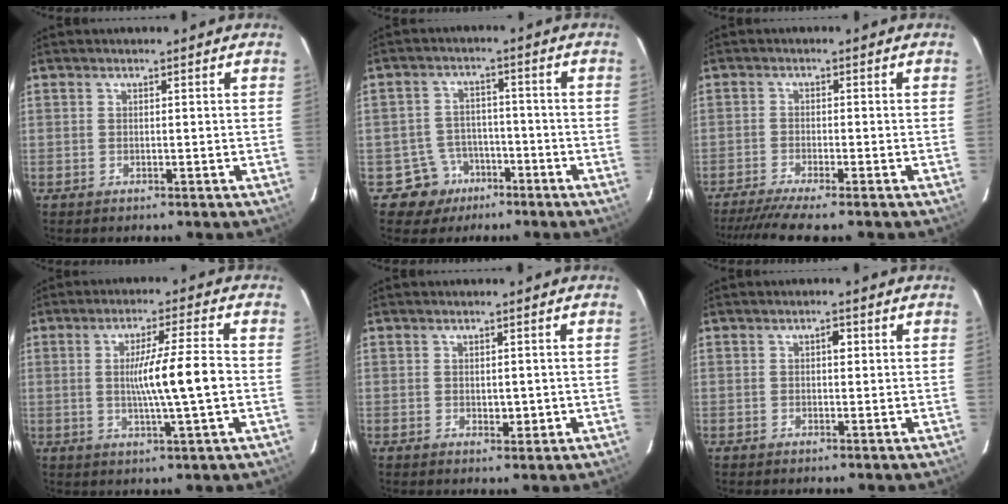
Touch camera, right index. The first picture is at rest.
{"total": 6.1, "force": [-3.1, 5.3, -0.3], "torque": [0.012, 0.014, -0.044]}
{"total": 8.8, "force": [-7.5, -0.5, 4.6], "torque": [-0.065, -0.021, -0.119]}
{"total": 9.1, "force": [-0.4, -0.8, 9.0], "torque": [-0.153, -0.004, -0.007]}
{"total": 2.0, "force": [-0.2, 1.1, 1.6], "torque": [-0.022, -0.002, 0.003]}
{"total": 1.3, "force": [0.3, 0.6, 1.1], "torque": [-0.017, 0.005, 0.002]}